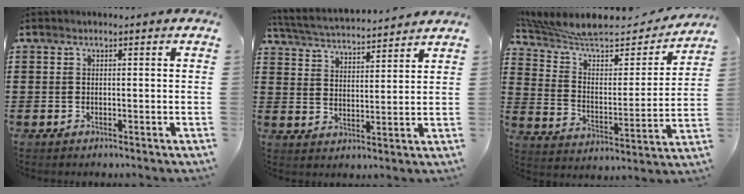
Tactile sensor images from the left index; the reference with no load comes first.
{"total": 3.7, "force": [3.6, -0.2, 0.6], "torque": [-0.033, -0.025, 0.058]}
{"total": 7.7, "force": [6.6, 1.8, 3.4], "torque": [-0.098, -0.045, 0.110]}